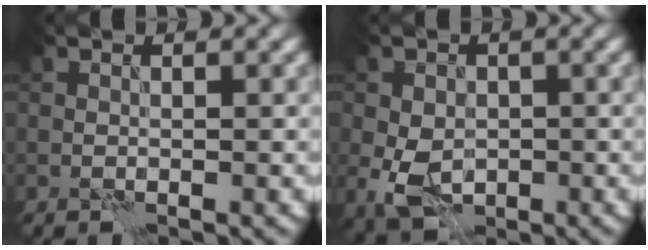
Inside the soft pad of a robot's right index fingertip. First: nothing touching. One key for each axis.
{"total": 5.1, "fx": -0.8, "fy": 3.8, "fz": 3.3, "tx": -0.070, "ty": -0.008, "tz": -0.018}